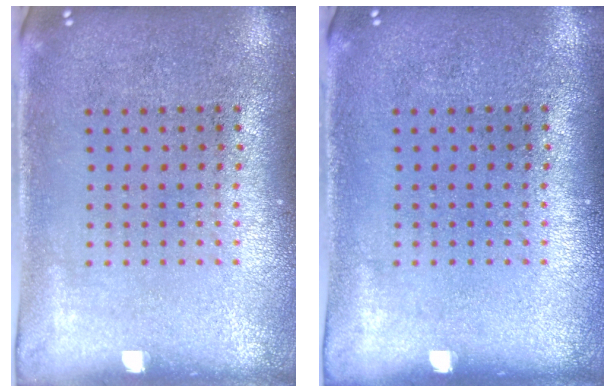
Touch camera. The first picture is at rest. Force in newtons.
{"total": 0.0}